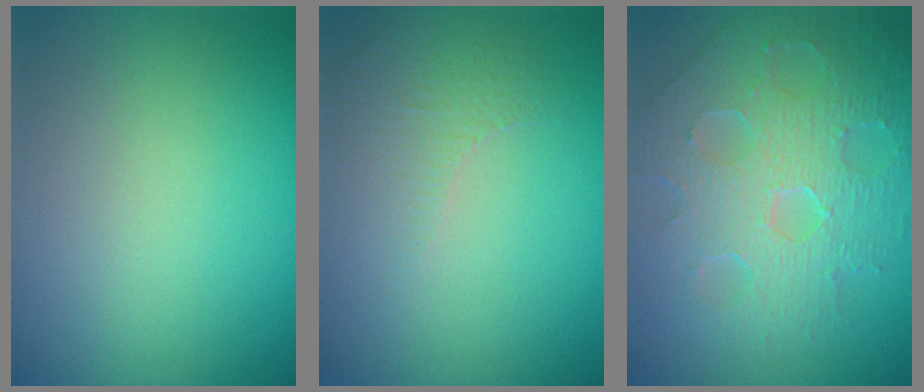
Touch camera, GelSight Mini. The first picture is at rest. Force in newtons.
{"total": 1.3, "press": 0.9, "slide": 0.9}
{"total": 8.0, "press": 5.6, "slide": 5.7}